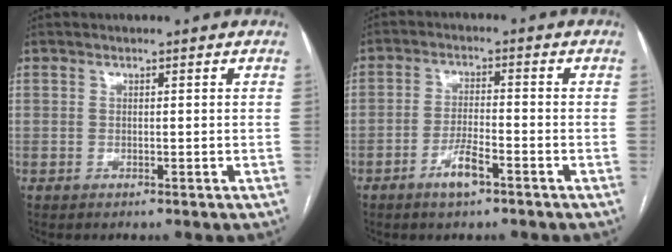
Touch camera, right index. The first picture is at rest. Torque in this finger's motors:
{"motor_torque": [0.71, -0.36, 0.28, 0.07]}